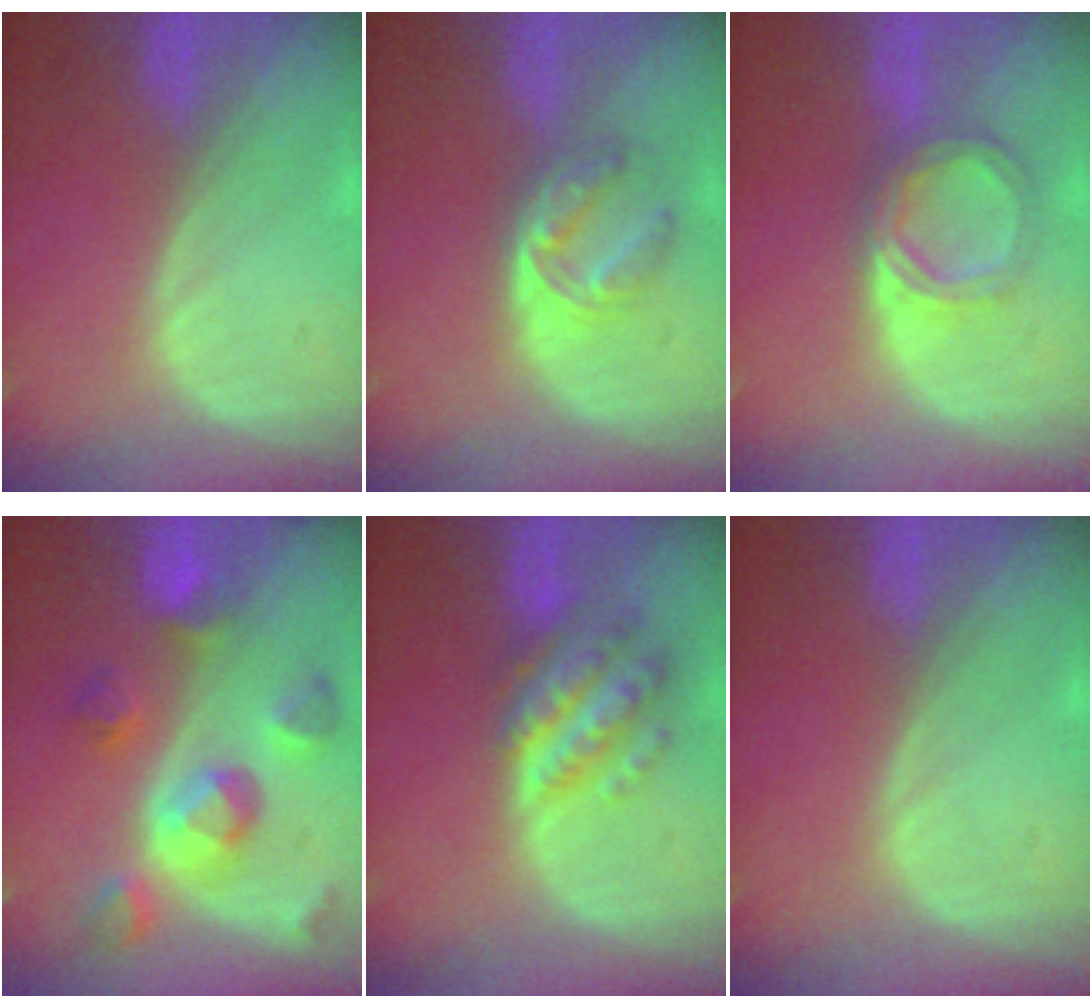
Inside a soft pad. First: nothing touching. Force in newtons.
{"total": 5.3, "press": 5.1, "slide": 1.3}
{"total": 5.6, "press": 5.2, "slide": 1.9}
{"total": 9.5, "press": 8.7, "slide": 4.0}
{"total": 7.5, "press": 7.5, "slide": 0.4}
{"total": 0.0}